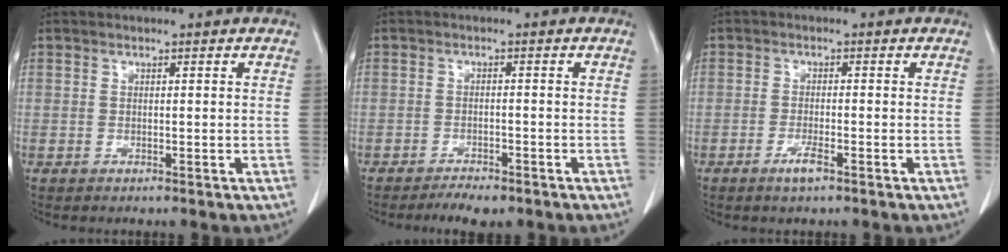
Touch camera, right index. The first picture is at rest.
{"total": 4.0, "force": [-3.2, 1.3, 2.0], "torque": [-0.029, -0.003, -0.047]}
{"total": 2.5, "force": [-1.5, 0.2, 2.0], "torque": [-0.042, -0.004, -0.028]}